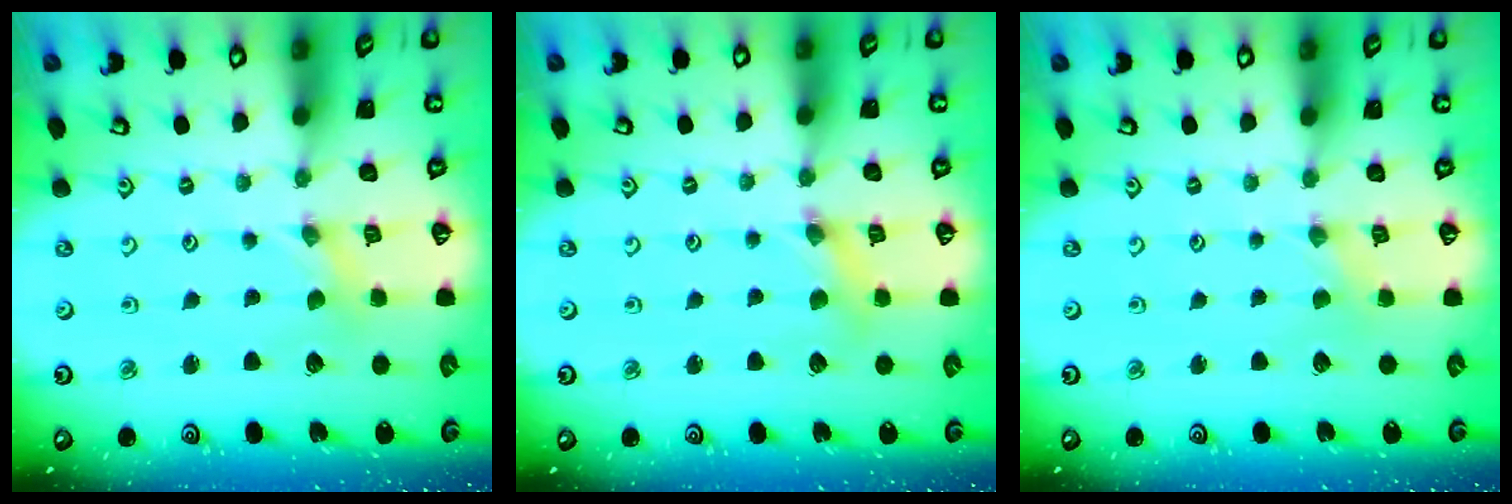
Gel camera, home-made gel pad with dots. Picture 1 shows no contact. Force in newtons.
{"total": 3.8, "press": 3.7, "slide": 0.6}
{"total": 0.0}